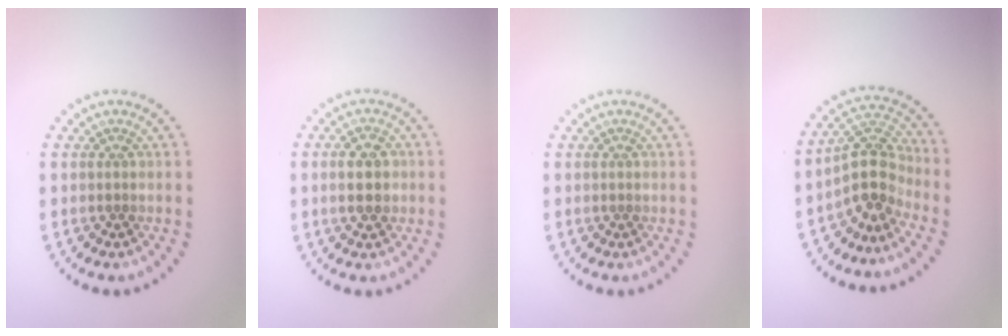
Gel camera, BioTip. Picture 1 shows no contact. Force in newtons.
{"total": 3.7, "press": 3.7, "slide": 0.2}
{"total": 0.0}
{"total": 4.3, "press": 3.7, "slide": 2.1}